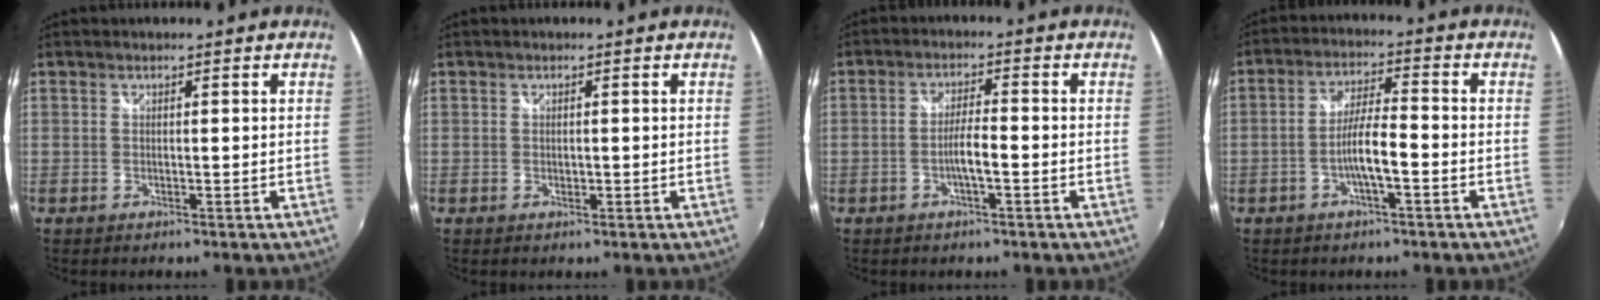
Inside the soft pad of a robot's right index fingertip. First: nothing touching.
{"total": 0.6, "force": [0.0, 0.6, 0.3], "torque": [-0.004, -0.001, 0.001]}
{"total": 3.7, "force": [-1.5, 0.4, 3.4], "torque": [-0.065, 0.003, -0.027]}
{"total": 6.0, "force": [-2.4, 0.8, 5.5], "torque": [-0.106, 0.004, -0.042]}